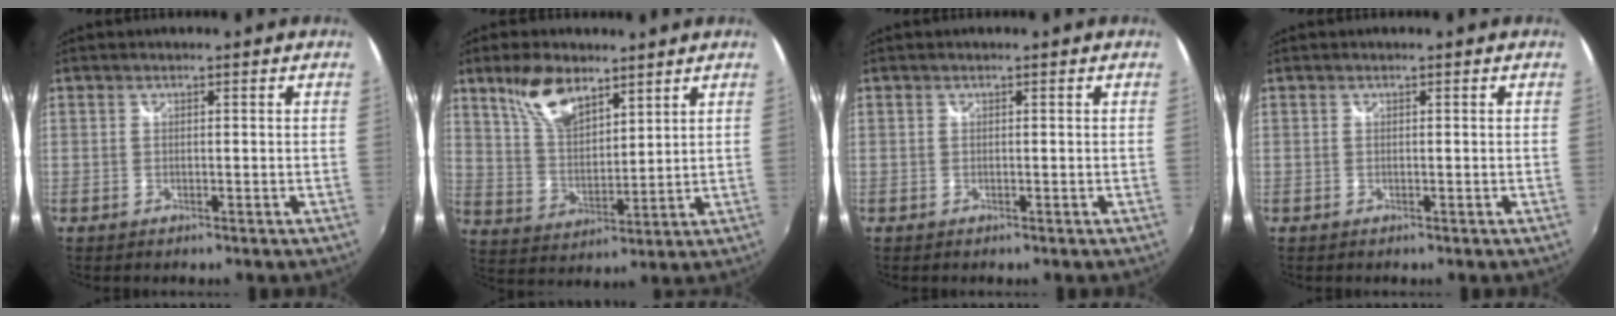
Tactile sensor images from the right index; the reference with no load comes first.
{"total": 10.4, "force": [7.0, 4.7, 6.1], "torque": [-0.114, 0.011, 0.142]}
{"total": 0.0}
{"total": 0.0}